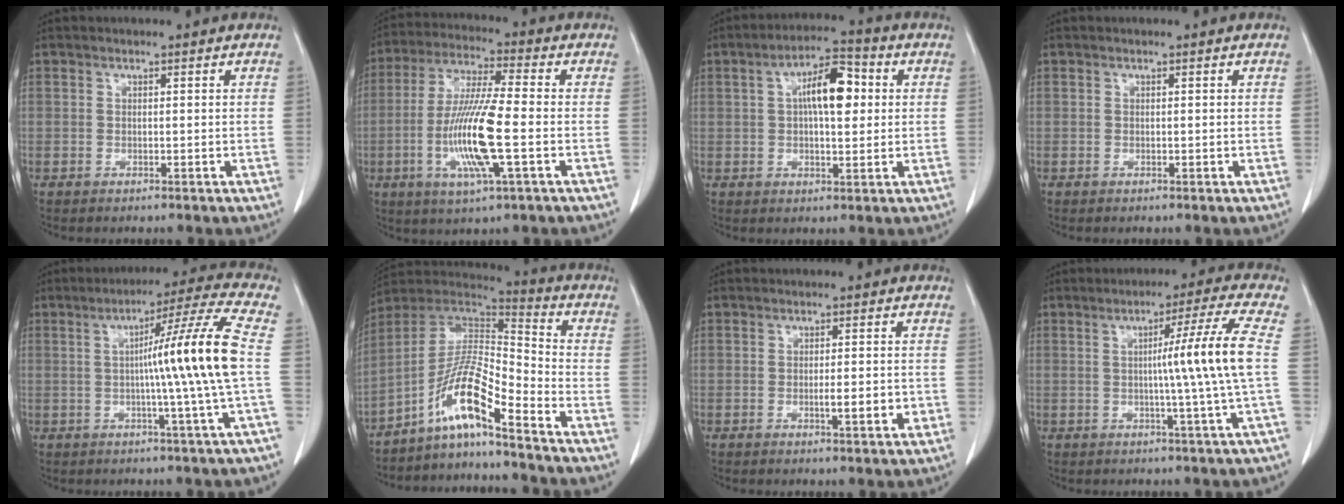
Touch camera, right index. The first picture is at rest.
{"total": 13.2, "force": [-2.9, 0.9, 12.8], "torque": [-0.258, -0.013, -0.060]}
{"total": 8.9, "force": [1.7, 3.1, 8.2], "torque": [-0.141, 0.023, 0.023]}
{"total": 0.0}
{"total": 13.0, "force": [-0.2, -3.1, 12.6], "torque": [-0.189, 0.000, -0.002]}
{"total": 11.0, "force": [-7.5, 0.4, 8.0], "torque": [-0.153, 0.016, -0.141]}
{"total": 3.6, "force": [-1.0, 0.6, 3.4], "torque": [-0.053, -0.002, -0.013]}
{"total": 9.4, "force": [0.0, -3.0, 8.9], "torque": [-0.132, -0.001, 0.007]}